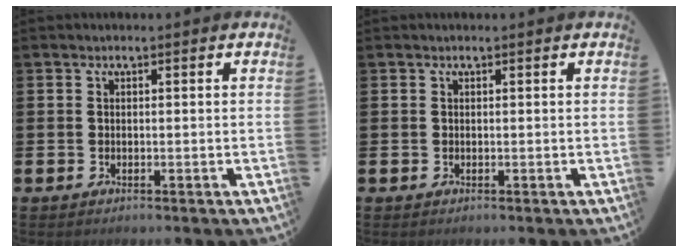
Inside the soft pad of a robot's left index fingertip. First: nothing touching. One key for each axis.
{"total": 0.0}